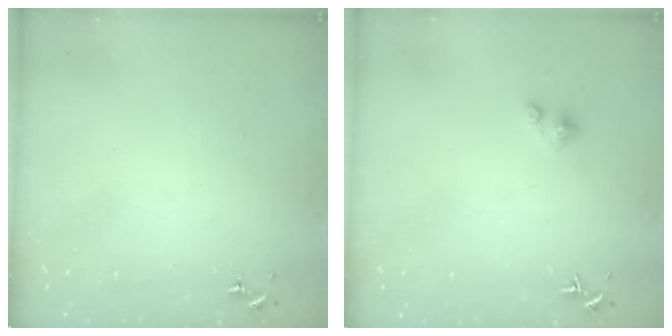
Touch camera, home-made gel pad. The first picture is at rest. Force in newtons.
{"total": 3.0, "press": 3.0, "slide": 0.3}